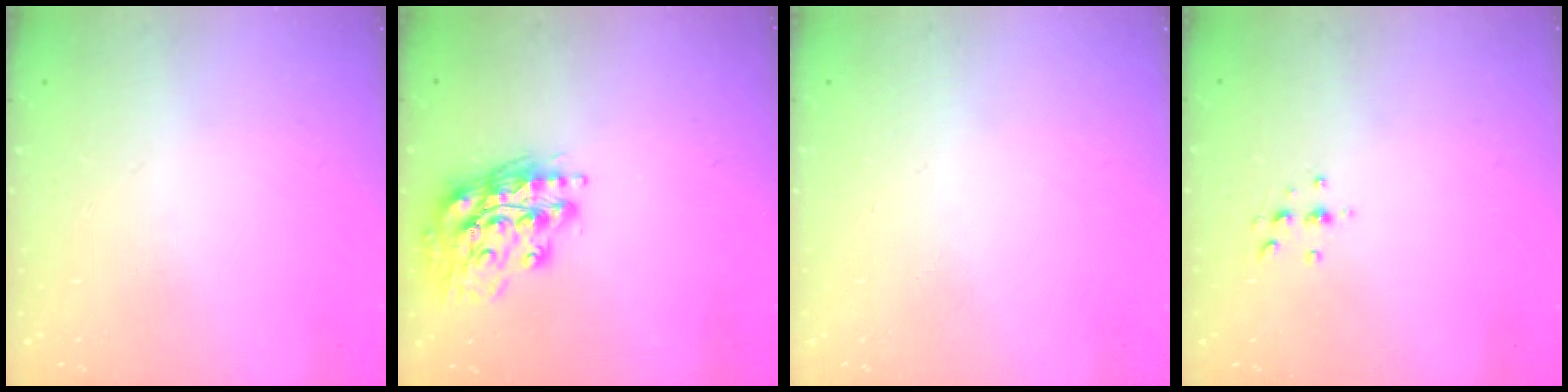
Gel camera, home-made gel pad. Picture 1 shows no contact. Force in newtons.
{"total": 15.9, "press": 15.7, "slide": 2.2}
{"total": 0.0}
{"total": 3.5, "press": 3.4, "slide": 0.3}